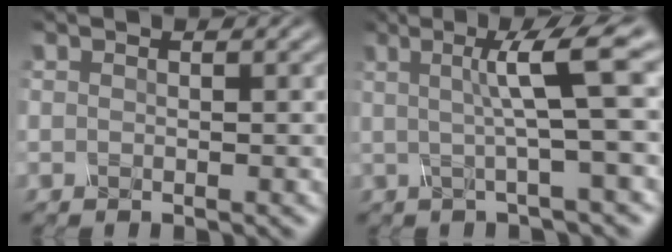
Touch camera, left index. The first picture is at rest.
{"total": 5.9, "force": [1.0, 0.7, 5.8], "torque": [-0.089, 0.015, 0.014]}